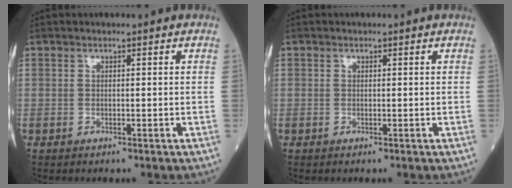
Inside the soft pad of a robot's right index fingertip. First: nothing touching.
{"total": 0.0}